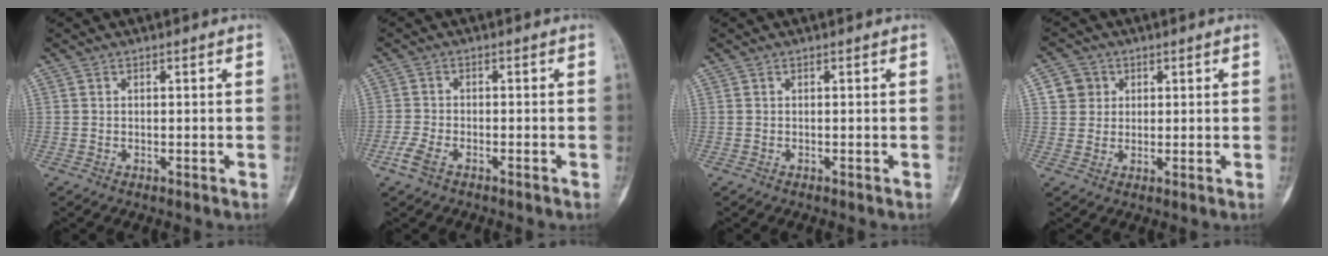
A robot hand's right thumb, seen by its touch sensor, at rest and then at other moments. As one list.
[{"total": 3.5, "force": [-2.1, 1.6, 2.3], "torque": [-0.059, 0.007, -0.044]}, {"total": 0.0}, {"total": 4.4, "force": [1.3, 4.1, 0.7], "torque": [0.013, 0.000, 0.019]}]